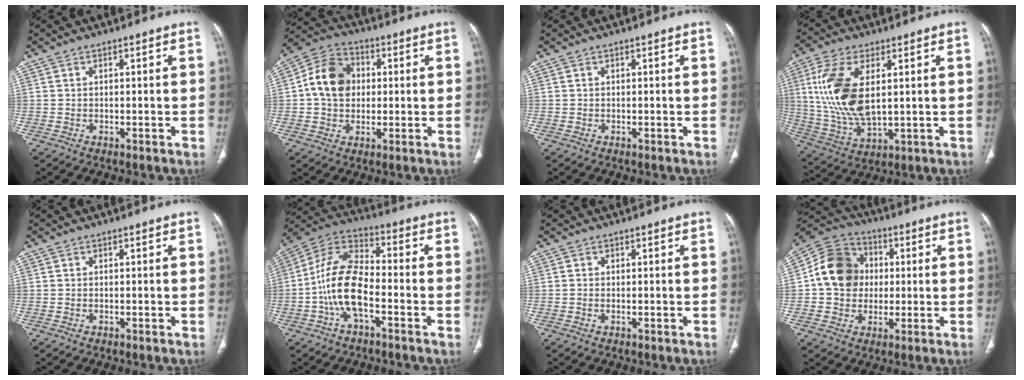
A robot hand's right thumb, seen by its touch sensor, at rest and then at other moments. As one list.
[{"total": 11.1, "force": [1.0, 8.8, 6.6], "torque": [-0.099, 0.020, 0.008]}, {"total": 0.0}, {"total": 15.8, "force": [3.1, 7.8, 13.3], "torque": [-0.284, -0.013, 0.071]}, {"total": 0.0}, {"total": 13.2, "force": [-3.7, 6.6, 10.8], "torque": [-0.210, 0.041, -0.076]}, {"total": 0.5, "force": [-0.1, 0.3, 0.4], "torque": [-0.013, 0.000, -0.002]}, {"total": 13.3, "force": [1.0, 11.4, 6.8], "torque": [-0.096, 0.020, 0.007]}]